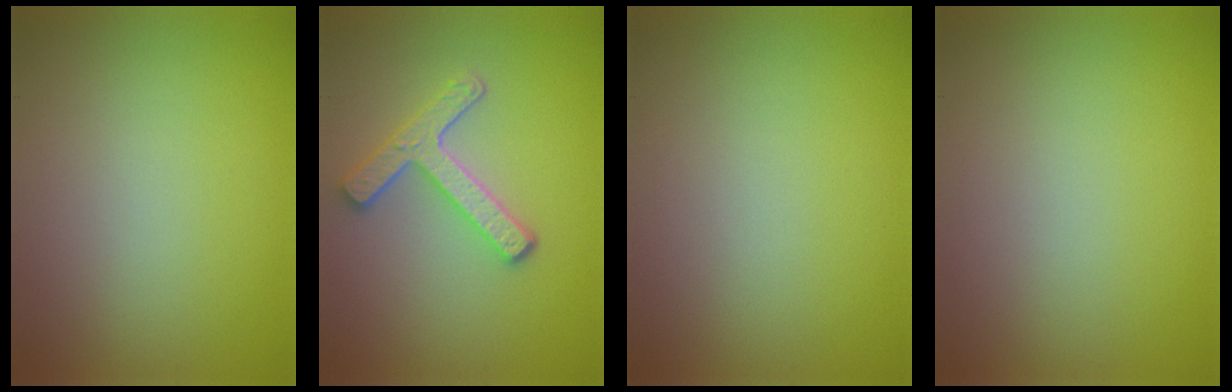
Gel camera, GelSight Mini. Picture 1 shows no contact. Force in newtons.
{"total": 3.7, "press": 3.0, "slide": 2.1}
{"total": 0.0}
{"total": 0.0}